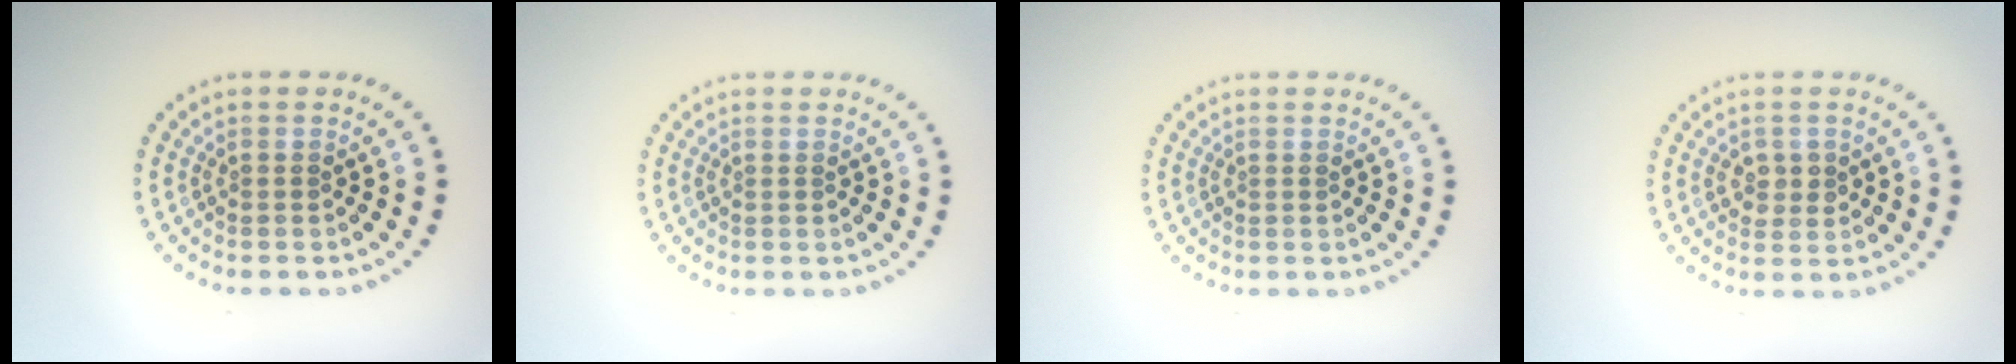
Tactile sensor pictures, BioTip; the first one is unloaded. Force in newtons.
{"total": 0.0}
{"total": 0.0}
{"total": 1.8, "press": 1.8, "slide": 0.1}